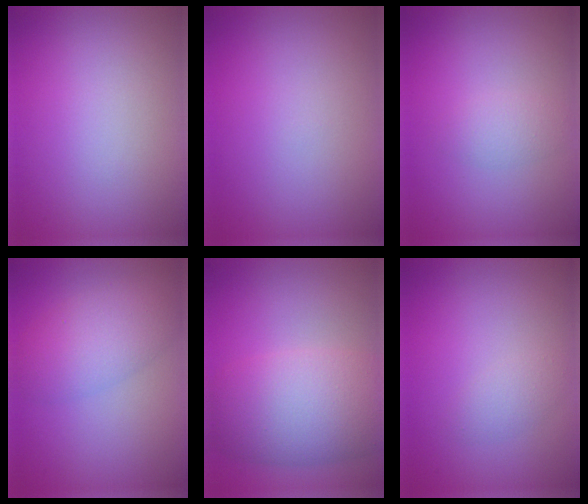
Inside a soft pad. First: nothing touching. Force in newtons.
{"total": 0.0}
{"total": 1.5, "press": 1.5, "slide": 0.0}
{"total": 4.5, "press": 4.5, "slide": 0.1}
{"total": 8.4, "press": 8.4, "slide": 0.6}
{"total": 1.3, "press": 1.3, "slide": 0.0}